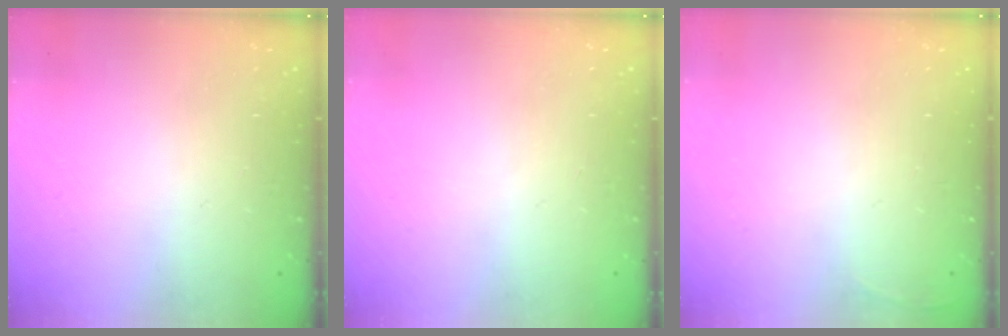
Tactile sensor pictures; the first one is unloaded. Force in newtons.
{"total": 1.0, "press": 0.0, "slide": 1.0}
{"total": 2.7, "press": 2.6, "slide": 1.0}